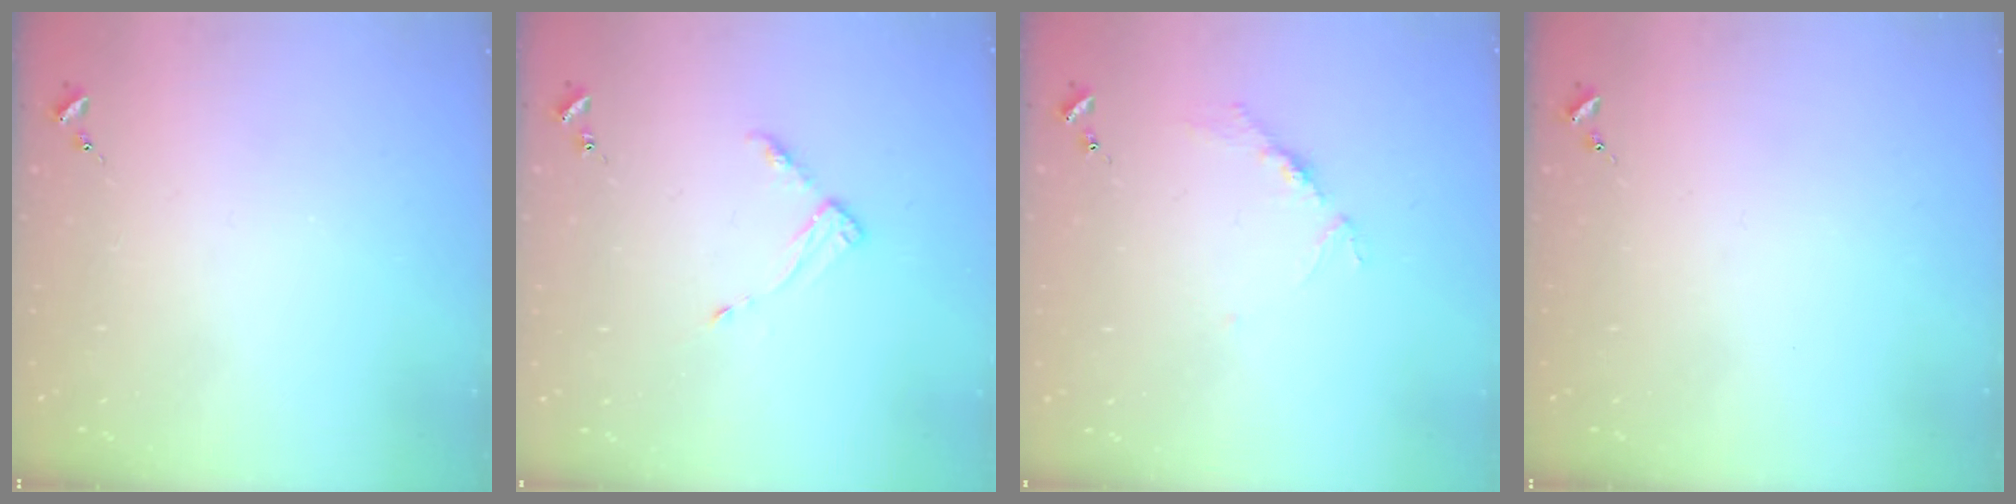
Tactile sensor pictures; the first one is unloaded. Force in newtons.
{"total": 4.9, "press": 4.8, "slide": 0.6}
{"total": 3.9, "press": 3.8, "slide": 0.5}
{"total": 0.0}